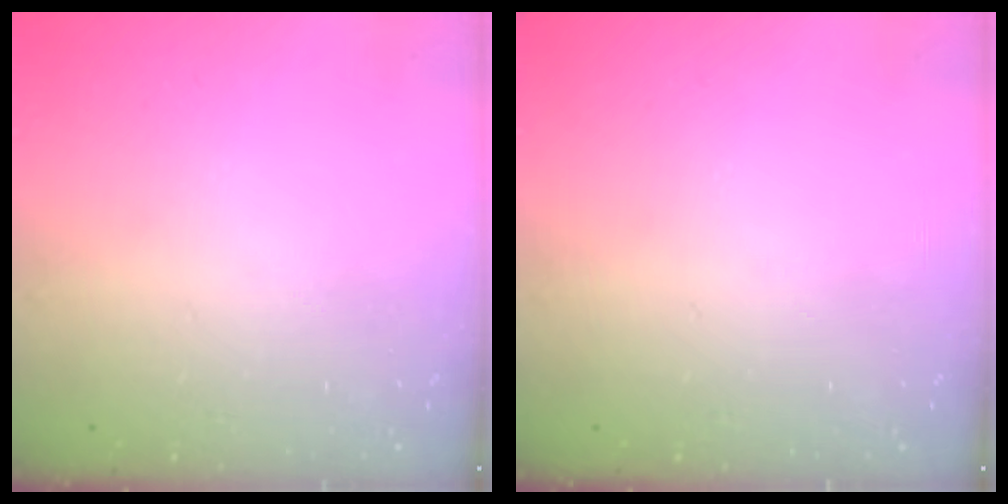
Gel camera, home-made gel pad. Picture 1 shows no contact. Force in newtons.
{"total": 0.0}